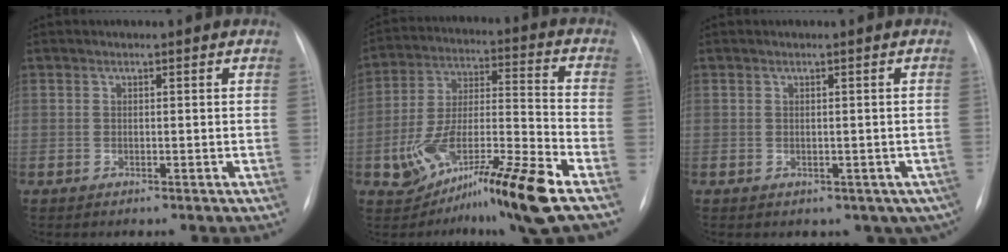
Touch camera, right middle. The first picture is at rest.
{"total": 16.7, "force": [-9.2, 1.6, 13.8], "torque": [-0.253, 0.001, -0.152]}
{"total": 7.0, "force": [-3.8, 4.9, 3.3], "torque": [-0.012, 0.016, -0.044]}